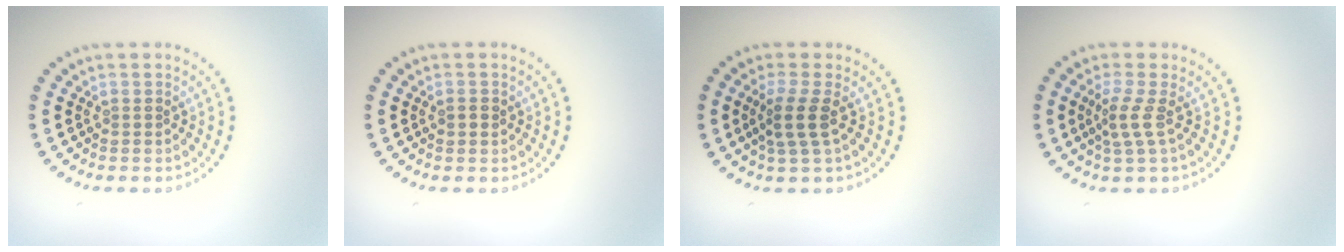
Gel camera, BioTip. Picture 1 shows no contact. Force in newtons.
{"total": 0.9, "press": 0.9, "slide": 0.3}
{"total": 2.7, "press": 2.1, "slide": 1.6}
{"total": 2.1, "press": 1.5, "slide": 1.5}